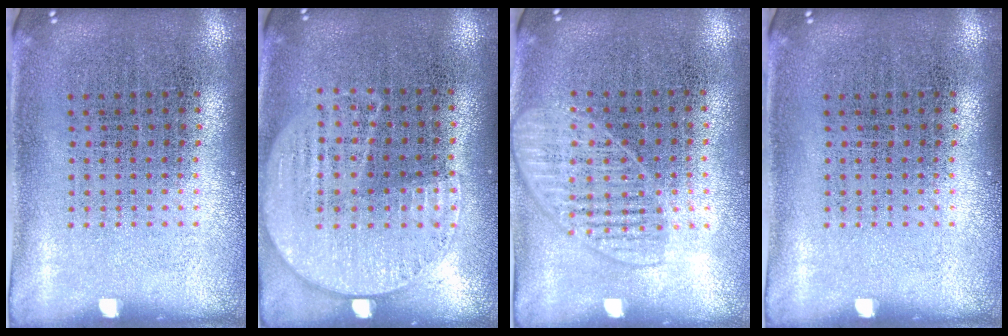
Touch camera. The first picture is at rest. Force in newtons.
{"total": 1.1, "press": 1.0, "slide": 0.5}
{"total": 1.3, "press": 1.2, "slide": 0.6}
{"total": 0.0}